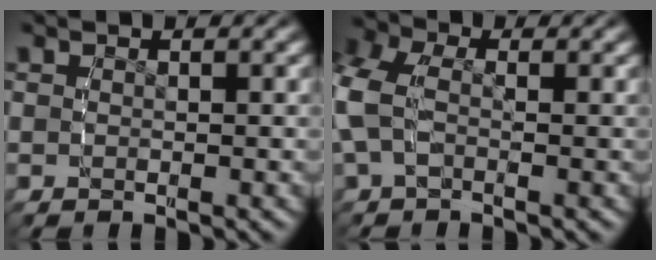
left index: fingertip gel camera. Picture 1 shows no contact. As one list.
[{"total": 4.4, "force": [0.1, 3.2, 3.1], "torque": [-0.088, -0.011, 0.004]}]